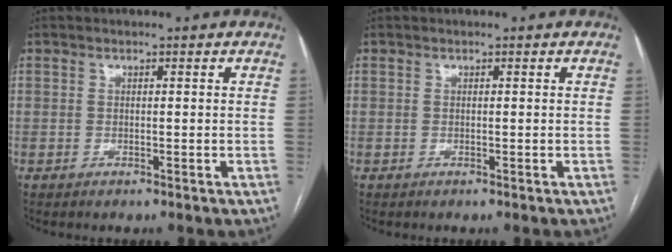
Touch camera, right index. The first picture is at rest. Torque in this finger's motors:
{"motor_torque": [0.02, 0.02, 0.00, 0.00]}